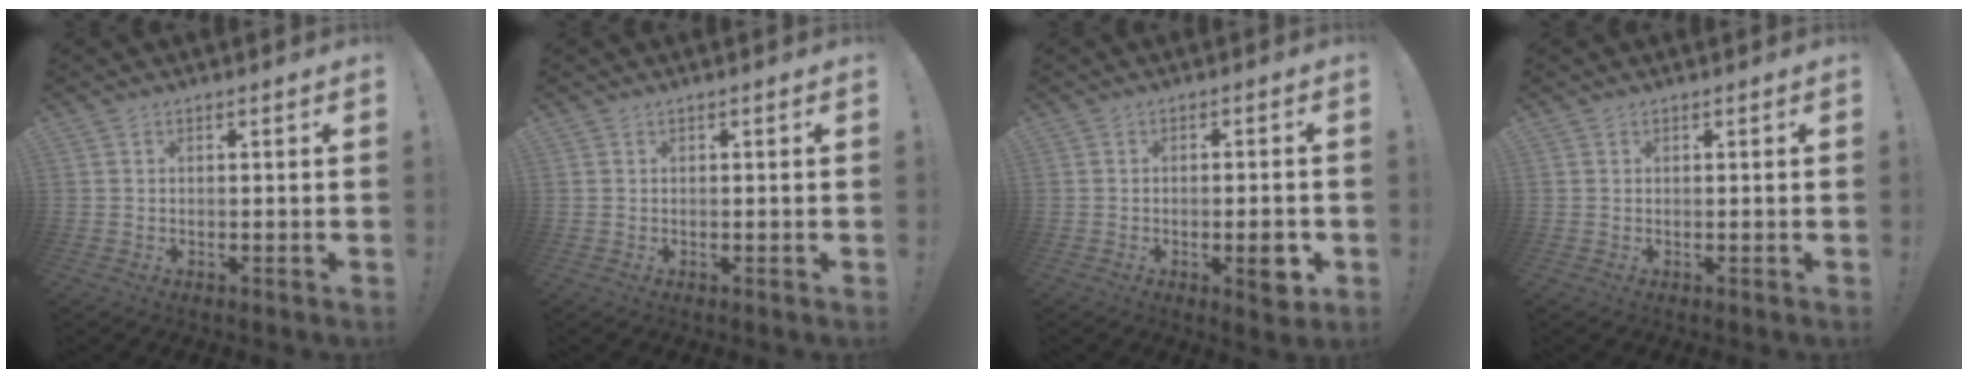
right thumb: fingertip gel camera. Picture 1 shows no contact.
{"total": 0.0}
{"total": 5.9, "force": [-2.0, 1.4, 5.4], "torque": [-0.061, -0.001, -0.029]}
{"total": 0.0}